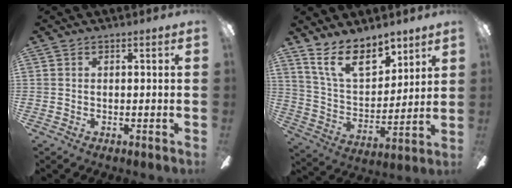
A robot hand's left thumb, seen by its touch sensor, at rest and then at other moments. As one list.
[{"total": 15.7, "force": [10.9, 7.3, 8.7], "torque": [-0.165, -0.053, 0.204]}]